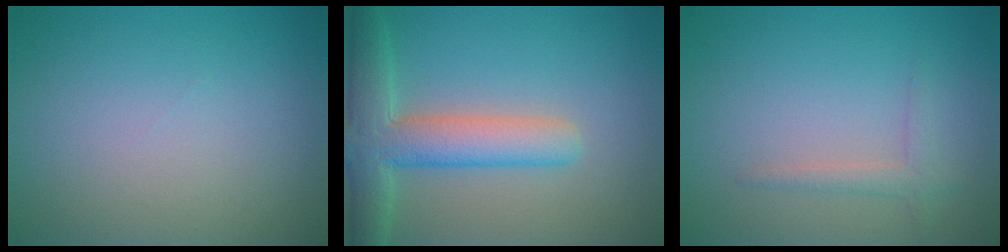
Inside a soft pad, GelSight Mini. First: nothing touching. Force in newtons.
{"total": 6.1, "press": 6.1, "slide": 0.6}
{"total": 1.4, "press": 1.4, "slide": 0.1}